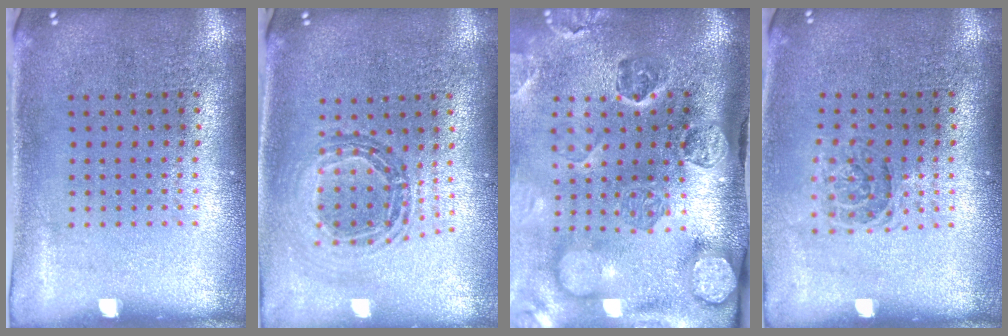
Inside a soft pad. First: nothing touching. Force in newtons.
{"total": 0.8, "press": 0.8, "slide": 0.0}
{"total": 4.9, "press": 3.5, "slide": 3.4}
{"total": 1.1, "press": 1.0, "slide": 0.4}